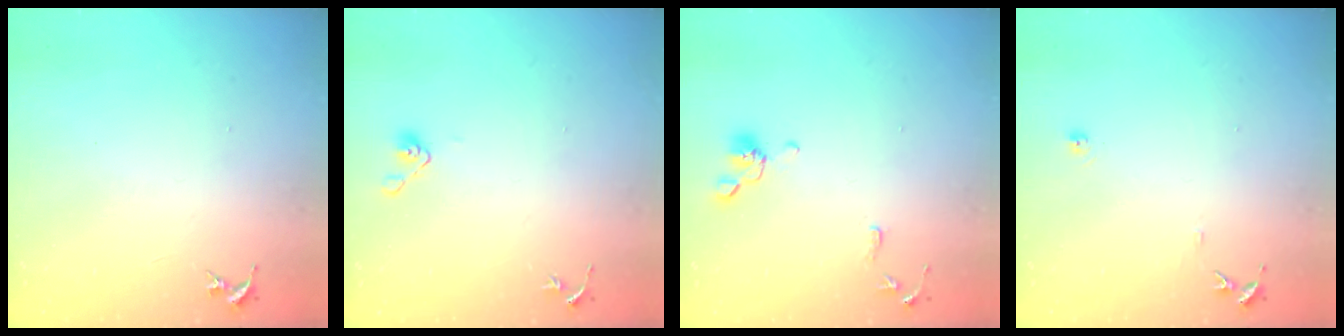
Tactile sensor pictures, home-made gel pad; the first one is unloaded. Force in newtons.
{"total": 6.4, "press": 6.0, "slide": 2.1}
{"total": 9.9, "press": 9.8, "slide": 1.4}
{"total": 6.5, "press": 6.5, "slide": 0.6}